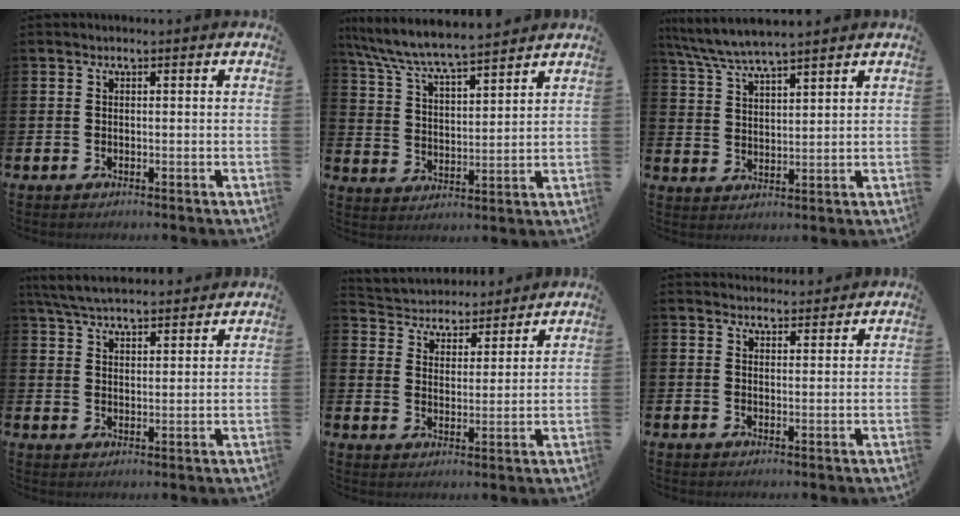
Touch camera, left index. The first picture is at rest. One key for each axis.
{"total": 7.4, "fx": 7.1, "fy": 0.4, "fz": 2.2, "tx": -0.075, "ty": -0.042, "tz": 0.125}
{"total": 5.8, "fx": 5.5, "fy": 0.3, "fz": 1.9, "tx": -0.061, "ty": -0.022, "tz": 0.098}
{"total": 5.7, "fx": 5.6, "fy": 0.8, "fz": 1.2, "tx": -0.047, "ty": -0.023, "tz": 0.102}
{"total": 4.5, "fx": 4.2, "fy": 1.4, "fz": -0.5, "tx": -0.020, "ty": -0.033, "tz": 0.073}
{"total": 2.8, "fx": 2.8, "fy": 0.5, "fz": -0.2, "tx": 0.013, "ty": -0.019, "tz": 0.047}